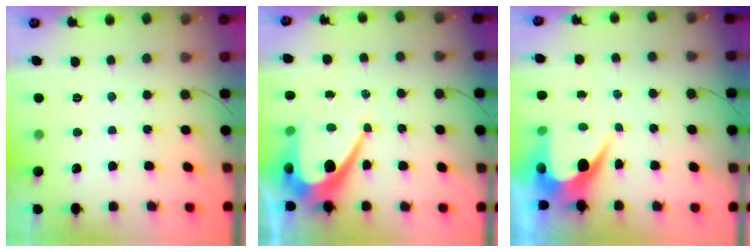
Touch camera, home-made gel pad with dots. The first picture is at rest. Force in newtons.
{"total": 11.2, "press": 11.2, "slide": 0.8}
{"total": 6.8, "press": 6.8, "slide": 0.4}